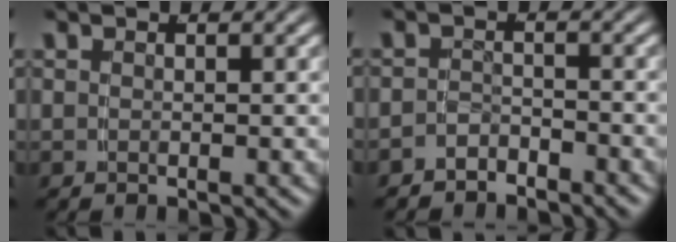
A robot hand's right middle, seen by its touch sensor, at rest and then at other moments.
{"total": 2.8, "force": [-2.6, 1.1, 0.1], "torque": [-0.004, -0.011, -0.041]}